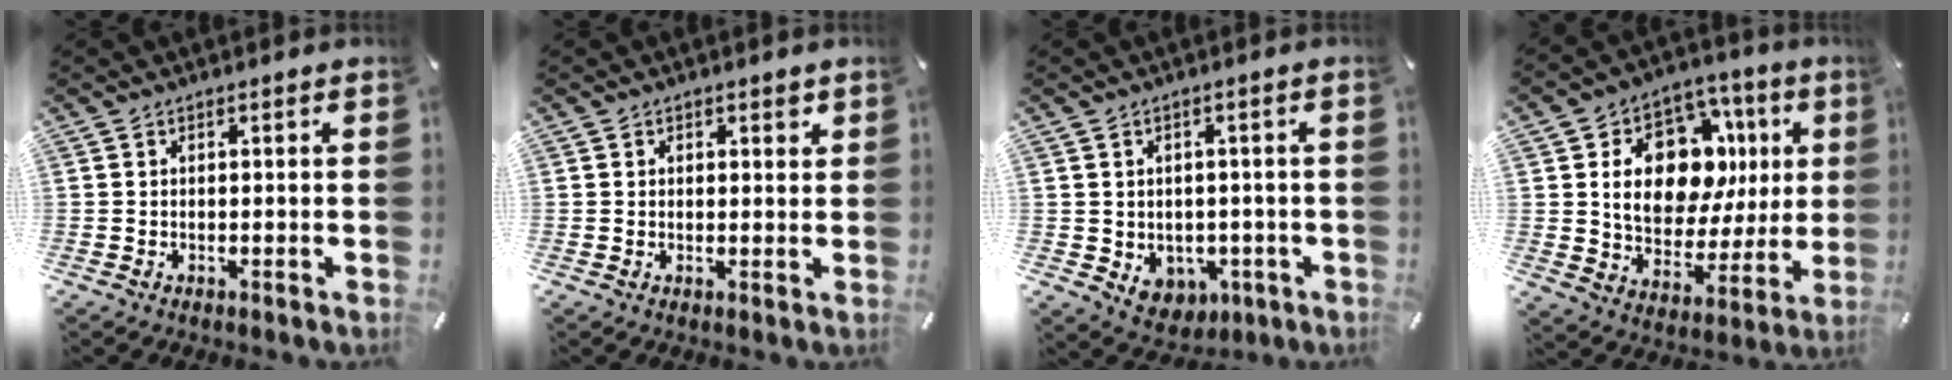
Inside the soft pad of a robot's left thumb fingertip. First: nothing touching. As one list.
[{"total": 1.3, "force": [0.7, 0.8, 0.6], "torque": [0.002, -0.003, 0.009]}, {"total": 4.4, "force": [0.7, 4.3, 1.0], "torque": [-0.012, -0.009, 0.015]}, {"total": 17.4, "force": [5.0, 12.2, 11.5], "torque": [-0.177, -0.020, 0.095]}]